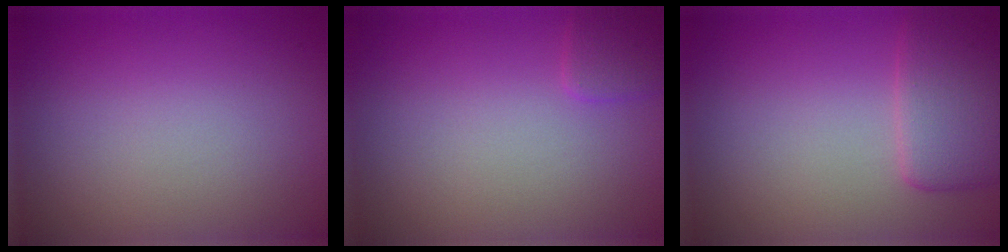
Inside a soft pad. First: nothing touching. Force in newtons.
{"total": 1.3, "press": 1.3, "slide": 0.1}
{"total": 3.5, "press": 3.5, "slide": 0.3}